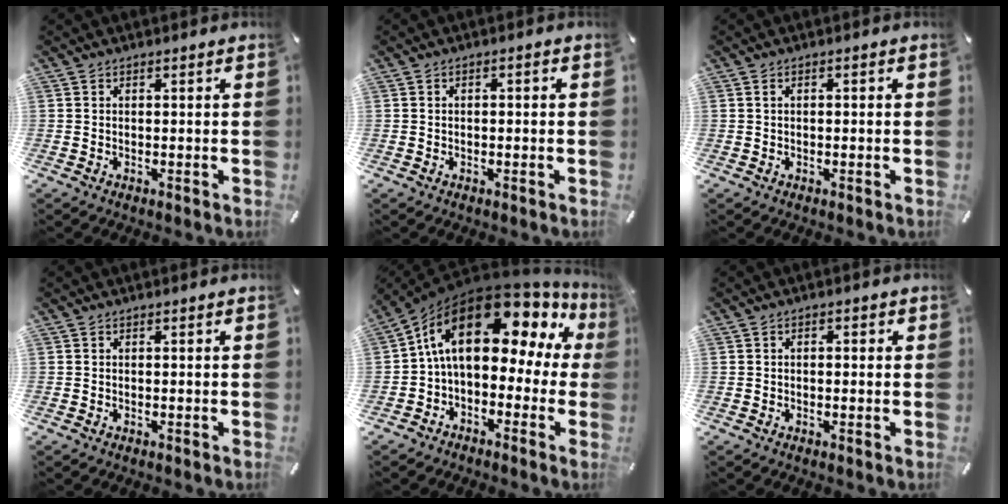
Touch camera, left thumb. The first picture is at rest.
{"total": 1.1, "force": [-0.3, 0.6, 0.9], "torque": [-0.016, 0.004, -0.007]}
{"total": 0.8, "force": [-0.1, 0.4, 0.7], "torque": [-0.014, 0.001, -0.002]}
{"total": 0.0}
{"total": 18.1, "force": [6.9, 10.1, 13.4], "torque": [-0.223, -0.046, 0.113]}
{"total": 1.2, "force": [-0.1, 0.7, 0.9], "torque": [-0.018, 0.004, -0.004]}